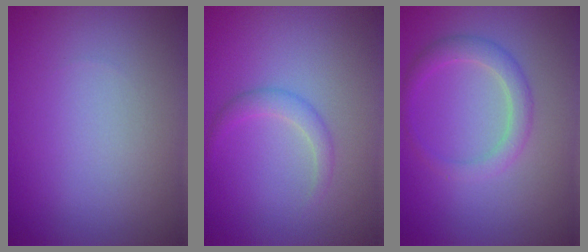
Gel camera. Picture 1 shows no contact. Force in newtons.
{"total": 1.6, "press": 1.6, "slide": 0.1}
{"total": 2.4, "press": 2.4, "slide": 0.1}